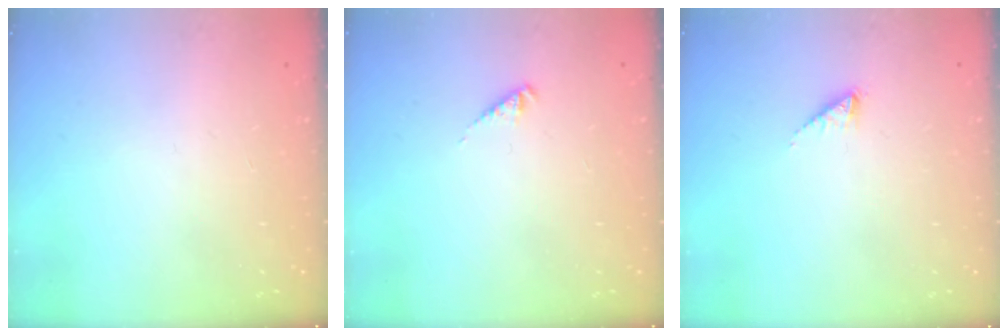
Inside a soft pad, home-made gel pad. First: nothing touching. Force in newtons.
{"total": 2.3, "press": 2.3, "slide": 0.4}
{"total": 0.8, "press": 0.8, "slide": 0.1}